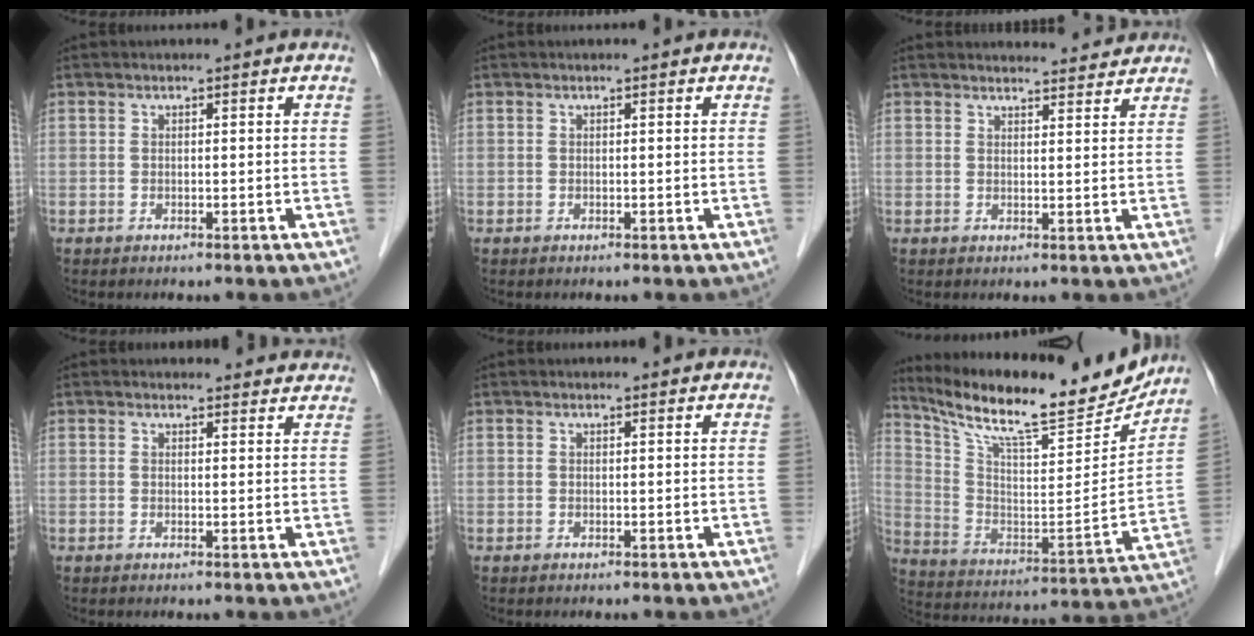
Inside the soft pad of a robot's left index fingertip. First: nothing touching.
{"total": 0.0}
{"total": 5.7, "force": [5.6, 0.8, 0.4], "torque": [-0.004, 0.004, 0.061]}
{"total": 6.5, "force": [6.2, 1.6, 0.5], "torque": [0.015, 0.001, 0.047]}
{"total": 1.4, "force": [1.4, 0.2, 0.1], "torque": [-0.011, 0.005, 0.015]}
{"total": 22.2, "force": [19.5, 3.5, 9.8], "torque": [-0.178, -0.028, 0.305]}